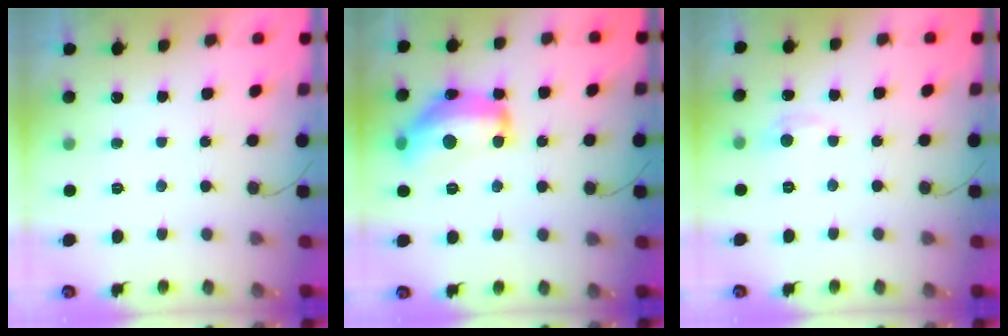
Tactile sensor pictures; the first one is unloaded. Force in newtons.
{"total": 17.4, "press": 17.3, "slide": 1.1}
{"total": 5.0, "press": 5.0, "slide": 0.6}